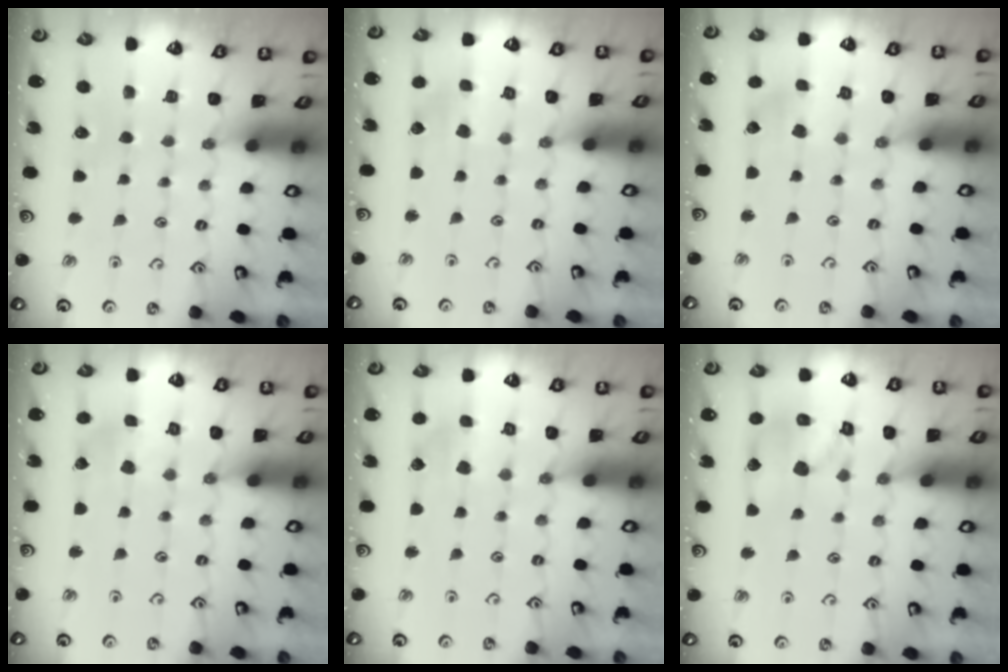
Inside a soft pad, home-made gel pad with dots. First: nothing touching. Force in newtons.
{"total": 1.4, "press": 1.4, "slide": 0.1}
{"total": 2.3, "press": 2.3, "slide": 0.4}
{"total": 2.1, "press": 2.1, "slide": 0.2}
{"total": 2.3, "press": 2.3, "slide": 0.6}
{"total": 13.5, "press": 13.3, "slide": 1.9}